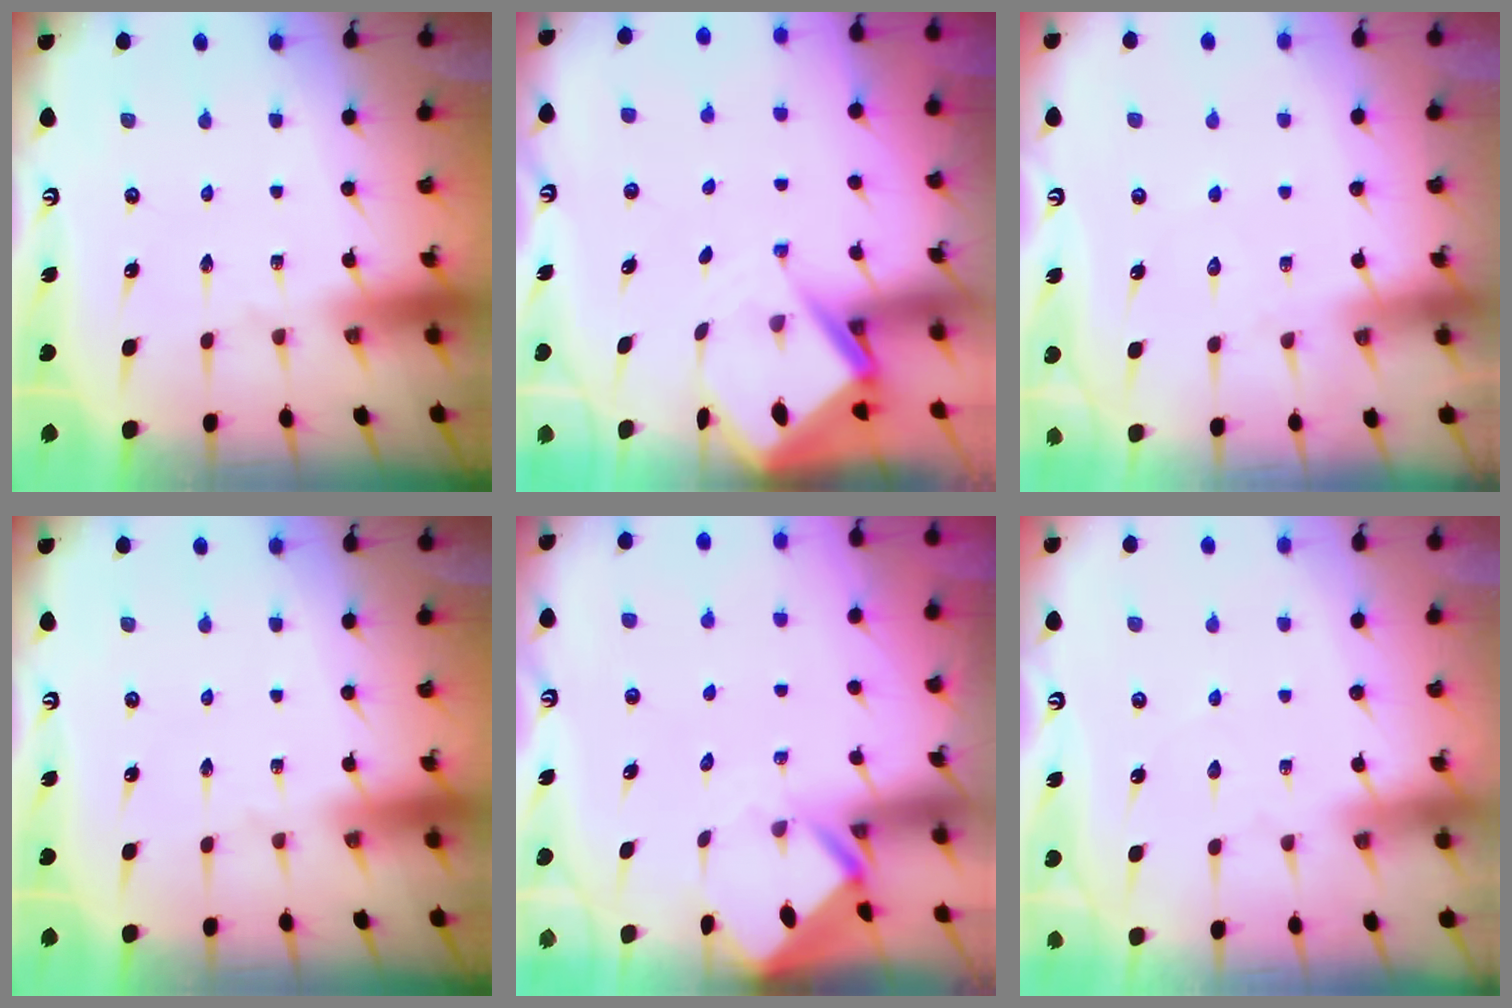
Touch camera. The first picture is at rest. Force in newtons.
{"total": 6.0, "press": 6.0, "slide": 0.7}
{"total": 5.4, "press": 5.3, "slide": 0.6}
{"total": 0.0}
{"total": 2.7, "press": 2.7, "slide": 0.2}
{"total": 2.3, "press": 2.3, "slide": 0.4}